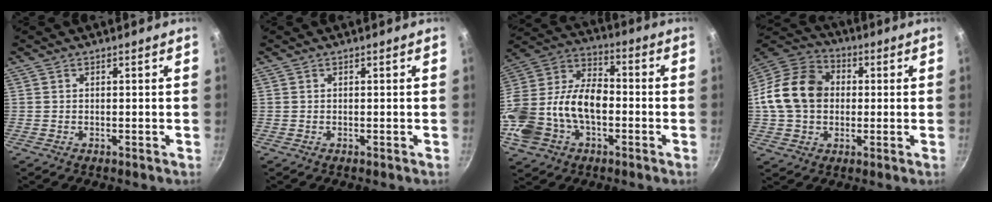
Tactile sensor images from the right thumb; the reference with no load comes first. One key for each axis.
{"total": 0.0}
{"total": 21.6, "fx": -4.1, "fy": 14.4, "fz": 15.6, "tx": -0.303, "ty": 0.052, "tz": -0.079}
{"total": 15.6, "fx": 0.7, "fy": 12.4, "fz": 9.5, "tx": -0.149, "ty": 0.026, "tz": -0.003}